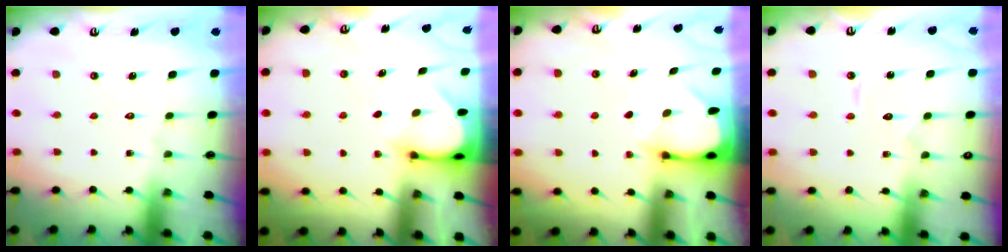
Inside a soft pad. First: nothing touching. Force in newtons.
{"total": 3.5, "press": 3.4, "slide": 0.2}
{"total": 2.4, "press": 2.4, "slide": 0.3}
{"total": 5.6, "press": 5.6, "slide": 0.2}